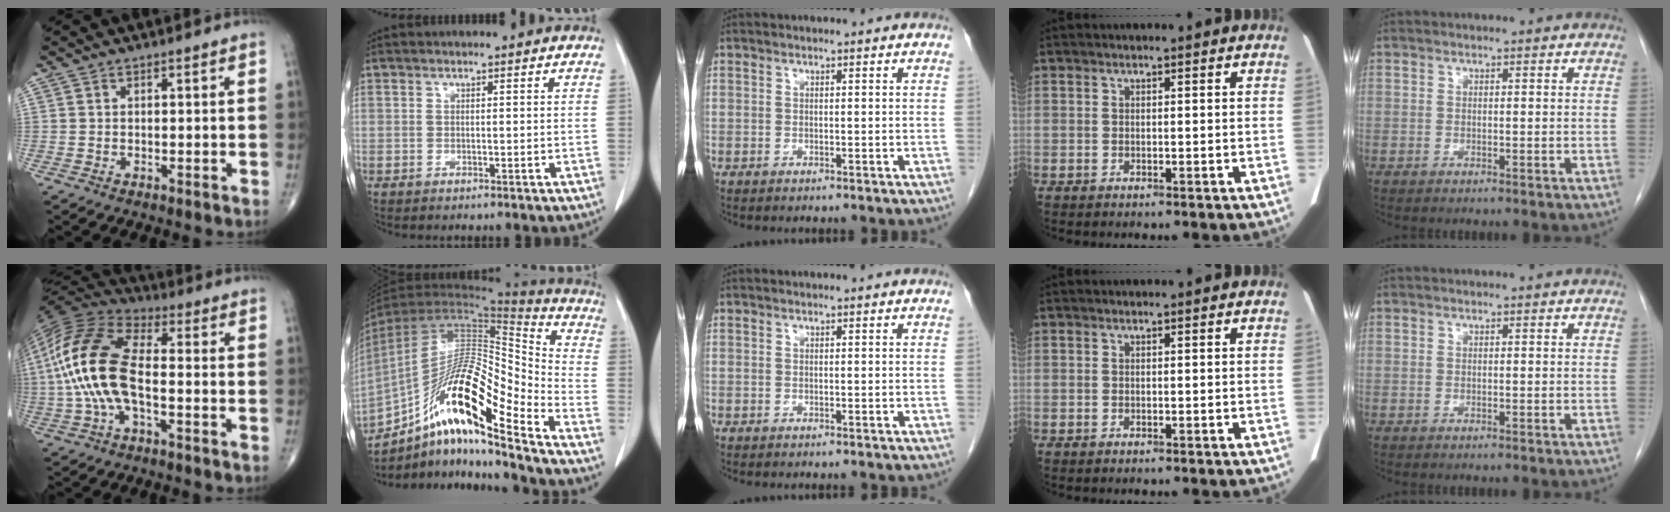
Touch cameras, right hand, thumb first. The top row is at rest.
{"thumb": {"total": 17.5, "force": [-1.9, 8.1, 15.4], "torque": [-0.333, 0.034, -0.042]}, "index": {"total": 19.3, "force": [-12.1, 2.3, 14.9], "torque": [-0.269, 0.013, -0.214]}}